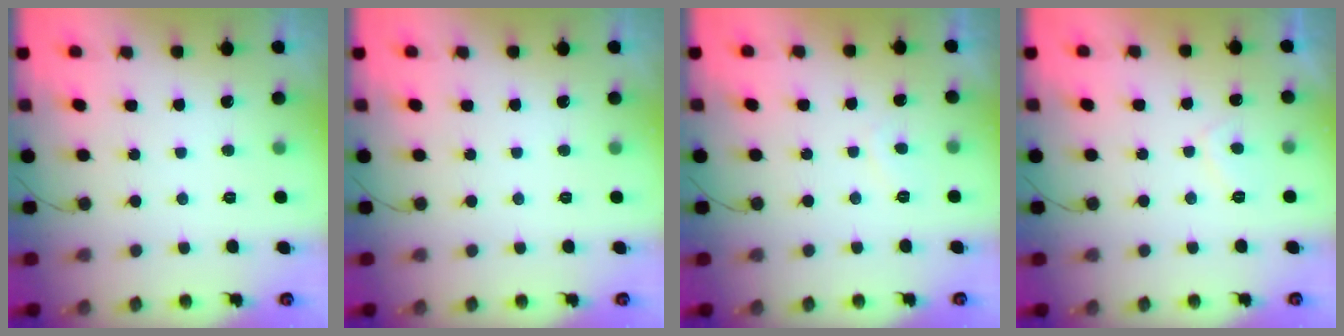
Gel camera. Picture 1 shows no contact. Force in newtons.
{"total": 0.0}
{"total": 0.8, "press": 0.5, "slide": 0.6}
{"total": 2.2, "press": 2.1, "slide": 0.8}